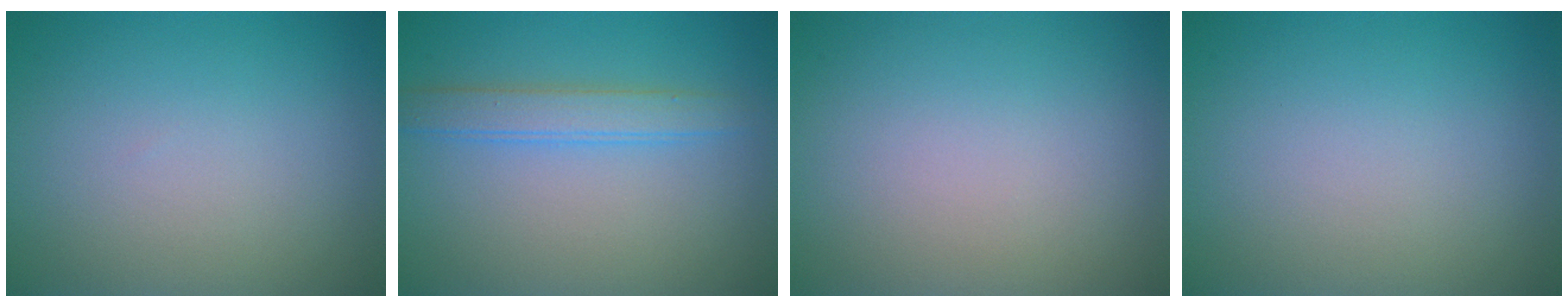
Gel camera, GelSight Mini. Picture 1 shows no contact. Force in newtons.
{"total": 2.6, "press": 2.6, "slide": 0.1}
{"total": 0.0}
{"total": 0.0}